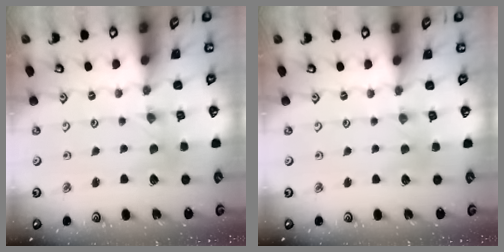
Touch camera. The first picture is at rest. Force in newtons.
{"total": 2.3, "press": 2.3, "slide": 0.3}